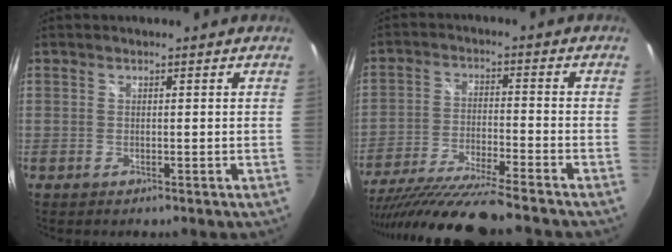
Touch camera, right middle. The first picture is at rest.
{"total": 15.6, "force": [-13.6, -0.1, 7.6], "torque": [-0.161, -0.041, -0.238]}